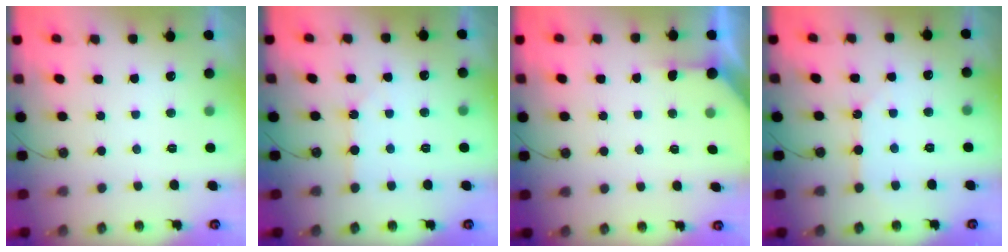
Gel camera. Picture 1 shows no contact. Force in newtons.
{"total": 2.1, "press": 2.1, "slide": 0.3}
{"total": 2.4, "press": 2.4, "slide": 0.3}
{"total": 3.8, "press": 3.8, "slide": 0.3}